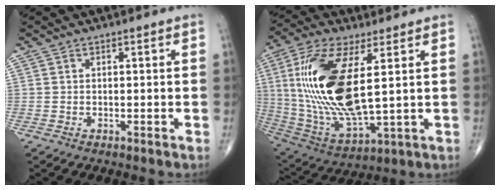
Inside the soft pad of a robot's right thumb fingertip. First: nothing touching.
{"total": 21.6, "force": [3.8, 8.0, 19.7], "torque": [-0.417, -0.031, 0.079]}